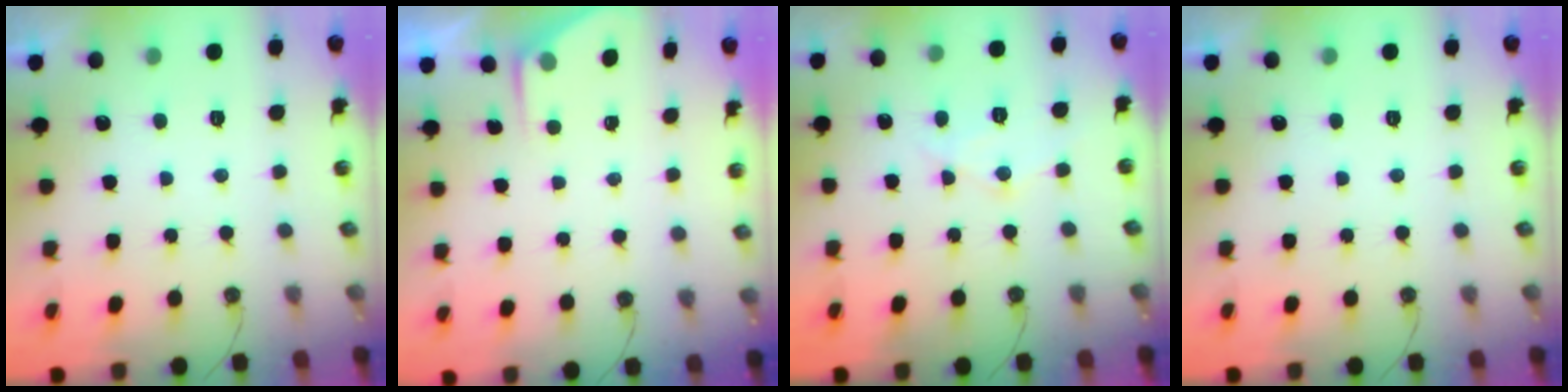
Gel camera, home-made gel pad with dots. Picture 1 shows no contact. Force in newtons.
{"total": 2.6, "press": 2.5, "slide": 0.4}
{"total": 8.8, "press": 8.7, "slide": 0.7}
{"total": 0.0}